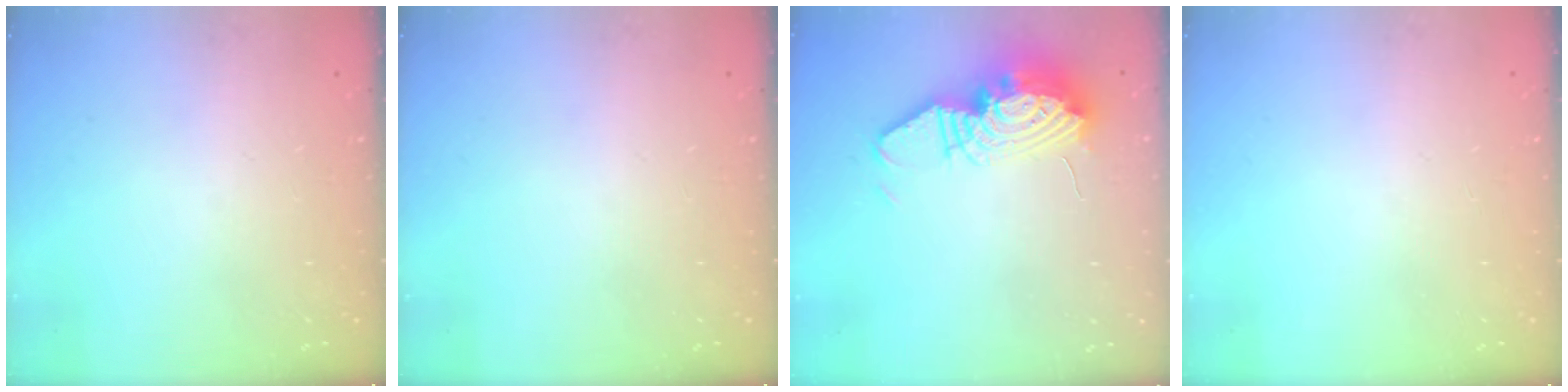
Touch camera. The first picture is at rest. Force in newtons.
{"total": 0.0}
{"total": 14.7, "press": 14.6, "slide": 1.3}
{"total": 0.0}